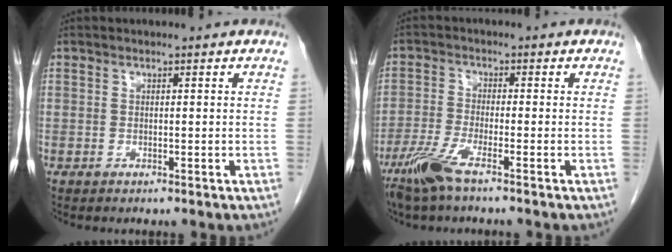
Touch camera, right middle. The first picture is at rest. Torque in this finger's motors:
{"motor_torque": [0.20, -0.18, 0.06, 0.06]}